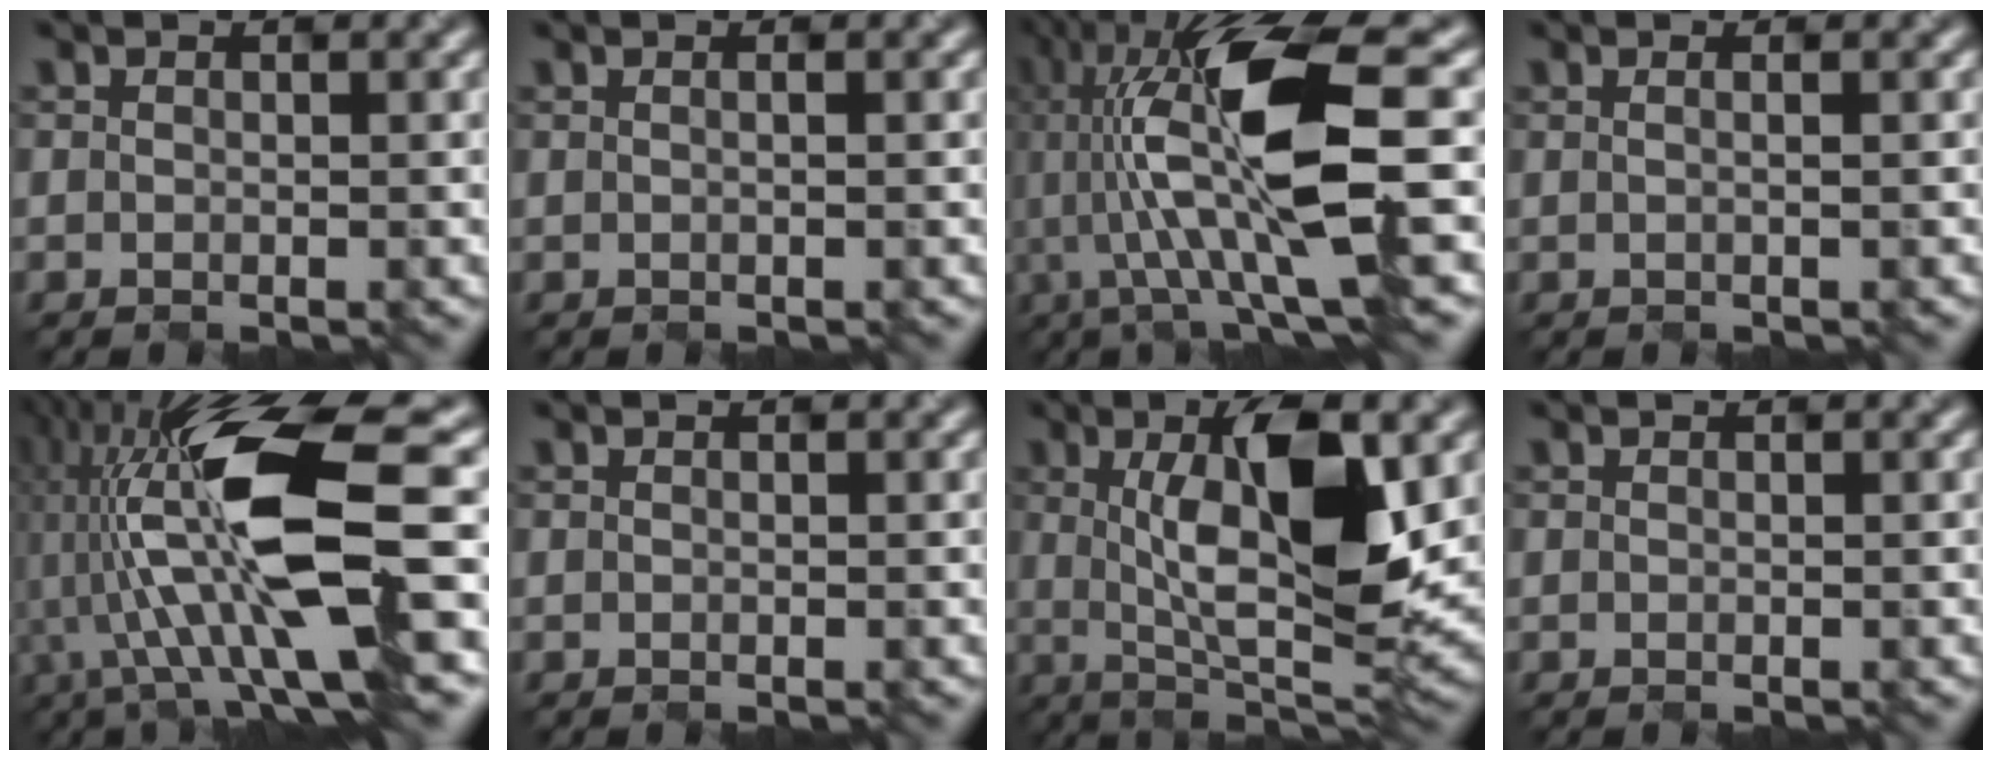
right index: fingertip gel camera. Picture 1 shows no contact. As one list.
[{"total": 1.4, "force": [0.4, 0.8, 1.1], "torque": [-0.012, 0.017, -0.003]}, {"total": 11.8, "force": [-0.7, 2.3, 11.6], "torque": [-0.236, 0.008, 0.006]}, {"total": 1.7, "force": [0.4, 0.9, 1.4], "torque": [-0.015, 0.018, -0.005]}, {"total": 12.9, "force": [-1.7, 2.8, 12.5], "torque": [-0.255, 0.005, -0.012]}, {"total": 0.0}, {"total": 9.6, "force": [0.5, 2.4, 9.3], "torque": [-0.161, -0.002, 0.029]}, {"total": 0.0}]